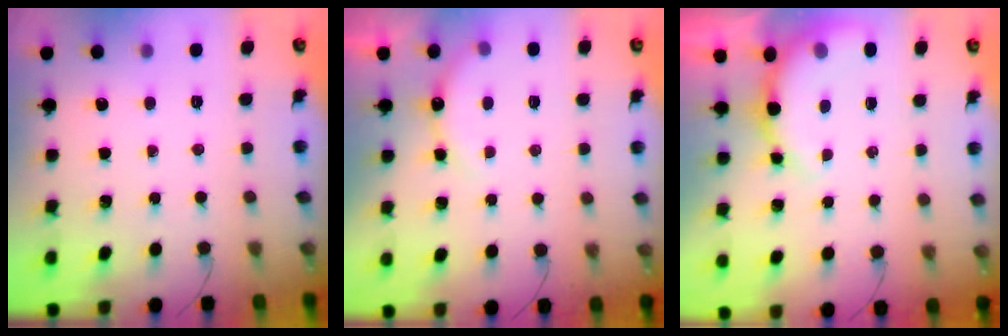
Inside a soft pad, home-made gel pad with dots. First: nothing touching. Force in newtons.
{"total": 5.8, "press": 5.7, "slide": 1.1}
{"total": 8.1, "press": 8.0, "slide": 1.2}